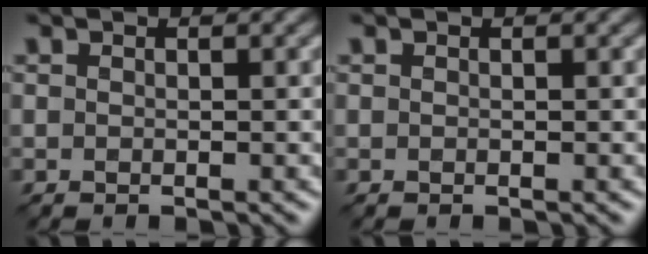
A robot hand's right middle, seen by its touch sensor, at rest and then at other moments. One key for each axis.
{"total": 0.0}